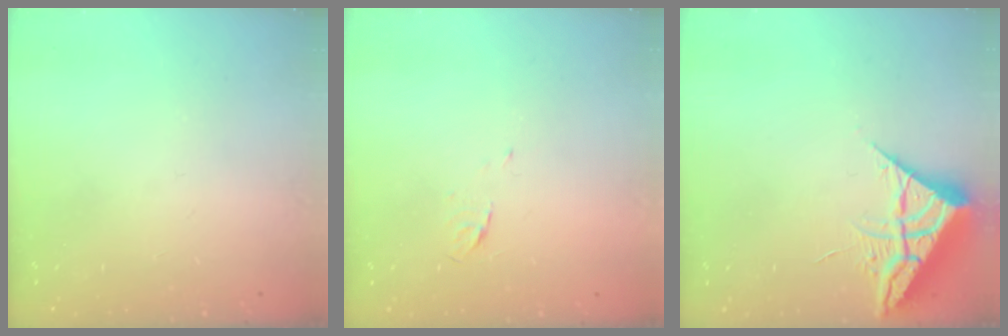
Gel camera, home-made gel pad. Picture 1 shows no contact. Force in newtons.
{"total": 3.5, "press": 3.4, "slide": 0.8}
{"total": 6.9, "press": 6.9, "slide": 0.4}